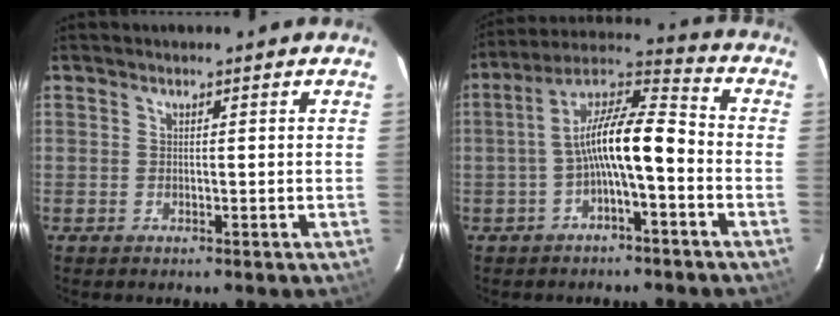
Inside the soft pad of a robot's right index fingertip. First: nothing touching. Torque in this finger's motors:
{"motor_torque": [1.83, -0.31, 0.97, 0.21]}